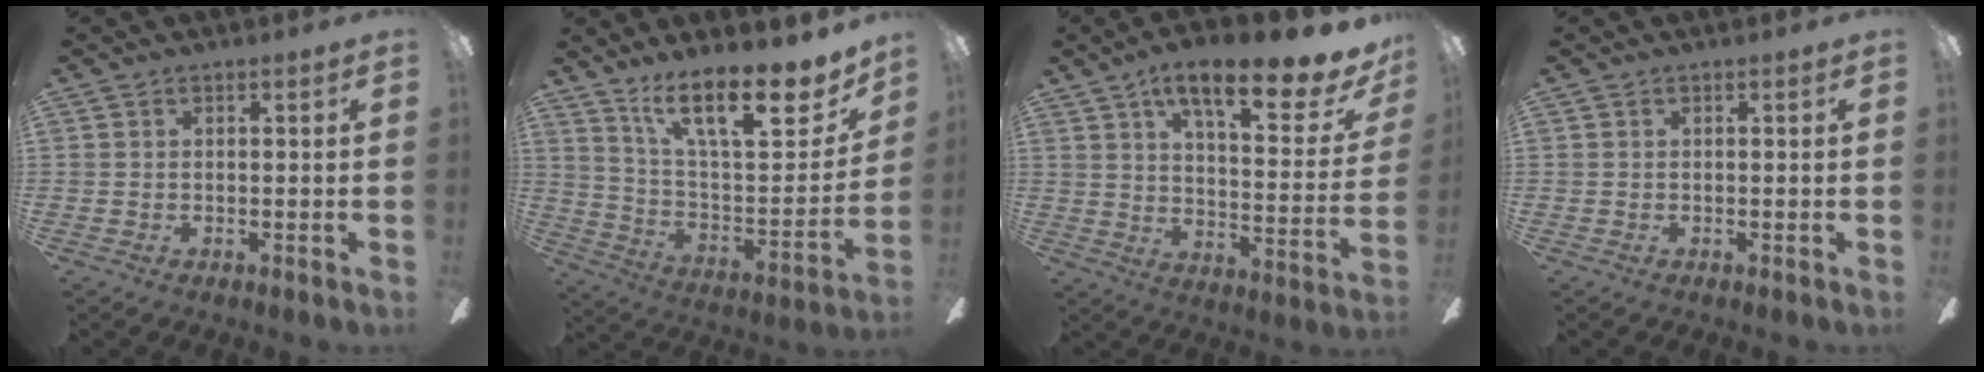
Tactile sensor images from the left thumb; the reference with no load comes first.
{"total": 20.4, "force": [13.8, 6.6, 13.5], "torque": [-0.203, -0.099, 0.230]}
{"total": 17.7, "force": [12.1, 5.3, 11.8], "torque": [-0.182, -0.073, 0.196]}
{"total": 0.0}